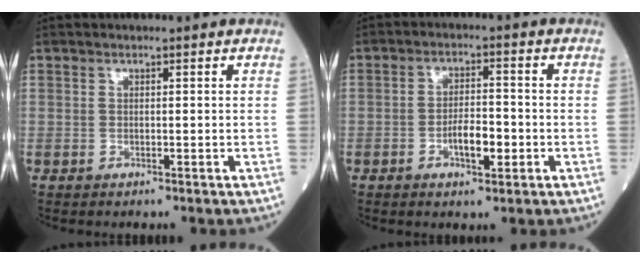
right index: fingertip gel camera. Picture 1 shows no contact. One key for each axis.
{"total": 5.1, "fx": -1.7, "fy": 1.7, "fz": 4.5, "tx": -0.075, "ty": 0.005, "tz": -0.027}